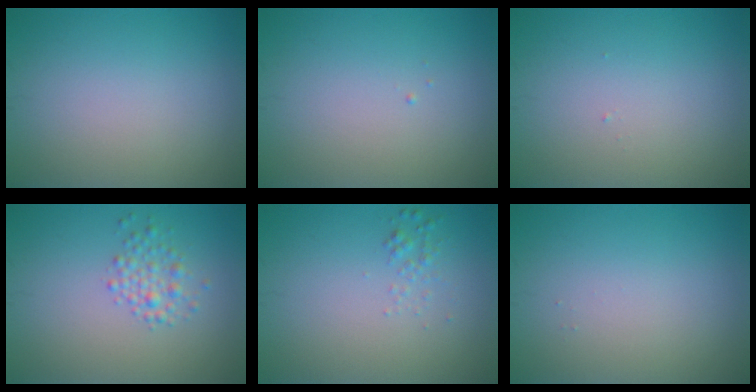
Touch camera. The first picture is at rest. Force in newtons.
{"total": 0.0}
{"total": 0.0}
{"total": 2.1, "press": 2.1, "slide": 0.1}
{"total": 1.0, "press": 1.0, "slide": 0.0}
{"total": 0.0}